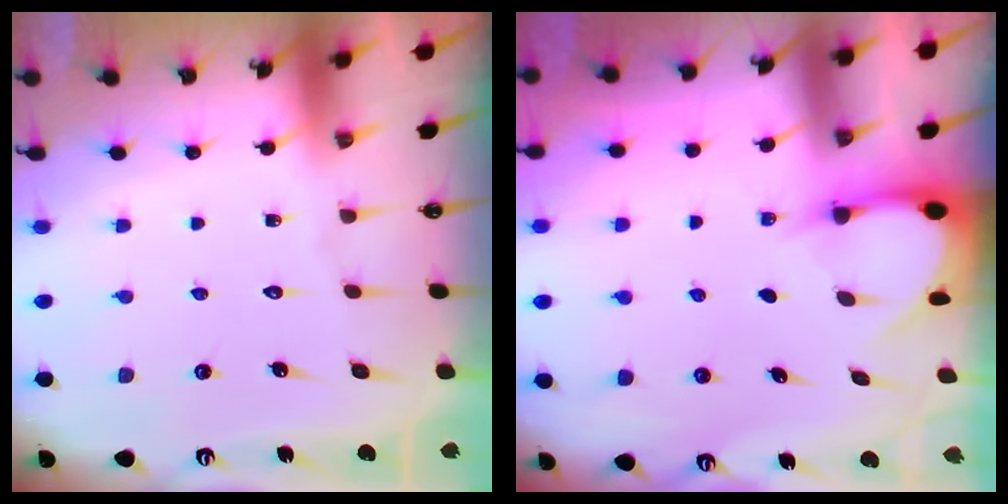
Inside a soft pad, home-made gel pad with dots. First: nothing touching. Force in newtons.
{"total": 3.0, "press": 3.0, "slide": 0.4}